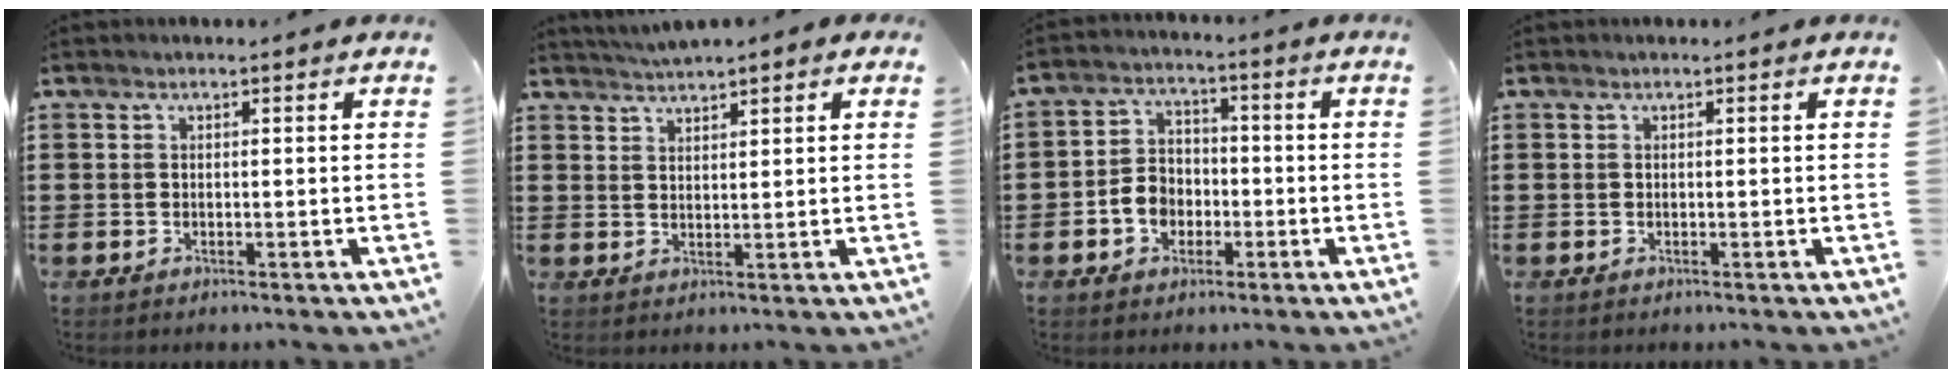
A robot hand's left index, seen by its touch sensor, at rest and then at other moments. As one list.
[{"total": 2.4, "force": [2.4, 0.2, 0.4], "torque": [-0.015, 0.000, 0.045]}, {"total": 5.5, "force": [-2.1, 4.3, 2.7], "torque": [-0.069, 0.009, -0.043]}, {"total": 0.0}]